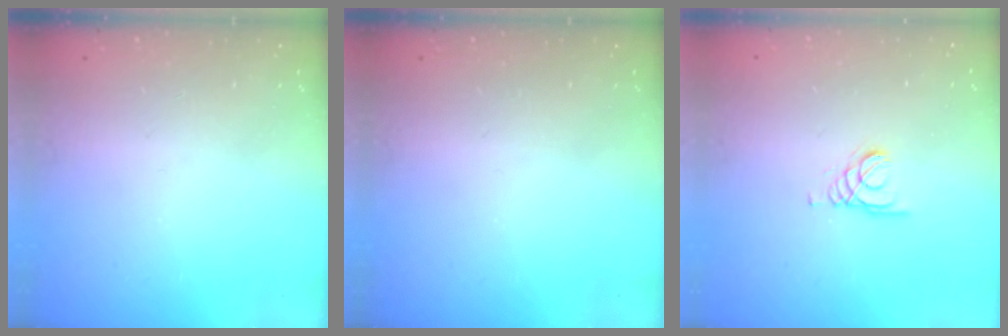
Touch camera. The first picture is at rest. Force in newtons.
{"total": 0.0}
{"total": 1.6, "press": 1.6, "slide": 0.0}